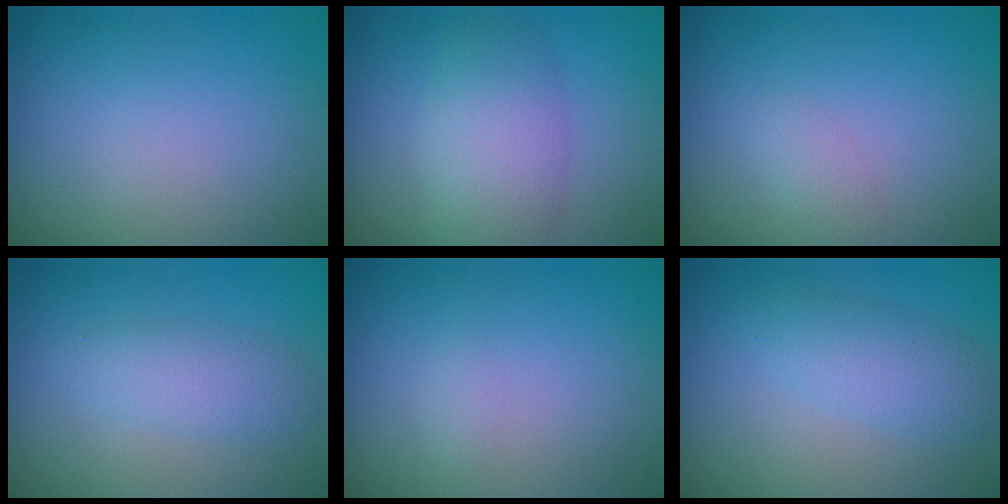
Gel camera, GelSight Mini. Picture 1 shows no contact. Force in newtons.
{"total": 4.9, "press": 4.9, "slide": 0.2}
{"total": 1.1, "press": 1.1, "slide": 0.1}
{"total": 2.6, "press": 2.6, "slide": 0.2}
{"total": 0.5, "press": 0.5, "slide": 0.1}
{"total": 2.9, "press": 2.8, "slide": 0.2}